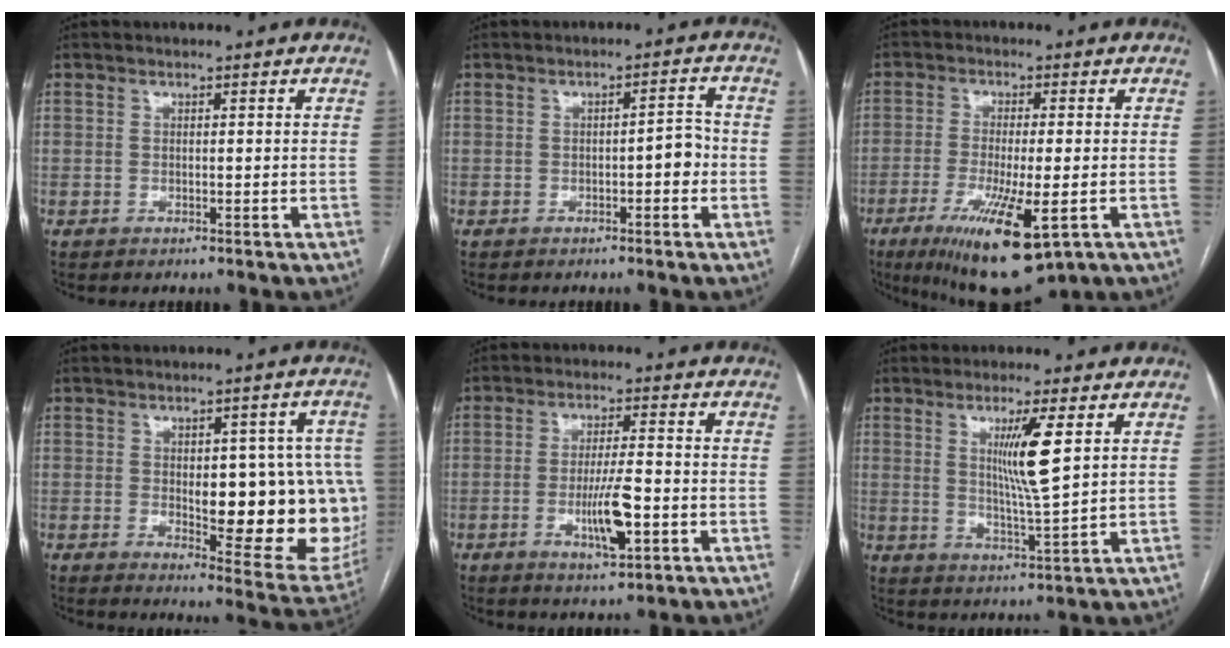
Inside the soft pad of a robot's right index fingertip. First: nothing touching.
{"total": 3.2, "force": [-0.9, 1.0, 2.9], "torque": [-0.034, 0.014, -0.012]}
{"total": 13.5, "force": [-6.2, 2.6, 11.7], "torque": [-0.195, -0.038, -0.095]}
{"total": 18.9, "force": [-1.3, 6.8, 17.6], "torque": [-0.163, 0.016, 0.008]}
{"total": 7.3, "force": [-2.4, 1.0, 6.8], "torque": [-0.125, -0.008, -0.040]}
{"total": 7.6, "force": [2.5, -0.5, 7.2], "torque": [-0.126, -0.017, 0.046]}